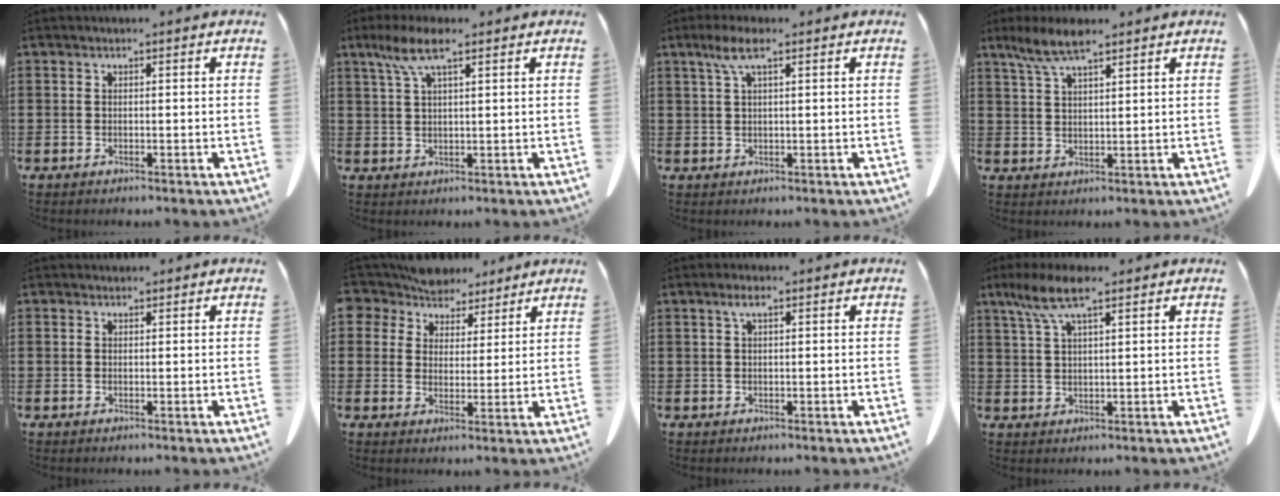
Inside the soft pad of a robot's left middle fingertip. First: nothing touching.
{"total": 6.0, "force": [3.4, 1.4, 4.8], "torque": [-0.100, 0.006, 0.058]}
{"total": 4.0, "force": [1.9, 0.9, 3.4], "torque": [-0.073, 0.005, 0.033]}
{"total": 6.0, "force": [4.0, 1.4, 4.2], "torque": [-0.091, 0.002, 0.071]}
{"total": 0.7, "force": [0.6, 0.5, 0.0], "torque": [-0.002, 0.003, 0.011]}
{"total": 6.2, "force": [5.4, 3.0, 0.5], "torque": [-0.043, -0.018, 0.099]}
{"total": 1.8, "force": [0.7, 0.4, 1.6], "torque": [-0.033, 0.005, 0.011]}
{"total": 7.0, "force": [4.0, 1.7, 5.4], "torque": [-0.121, -0.001, 0.068]}